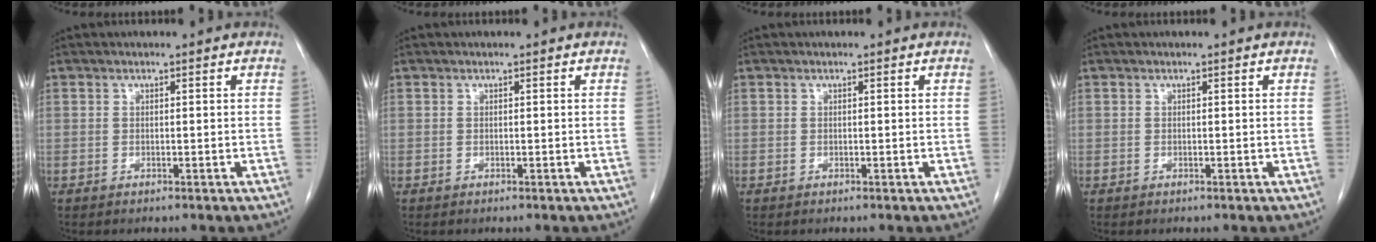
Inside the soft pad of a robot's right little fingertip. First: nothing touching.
{"total": 0.0}
{"total": 0.0}
{"total": 0.0}